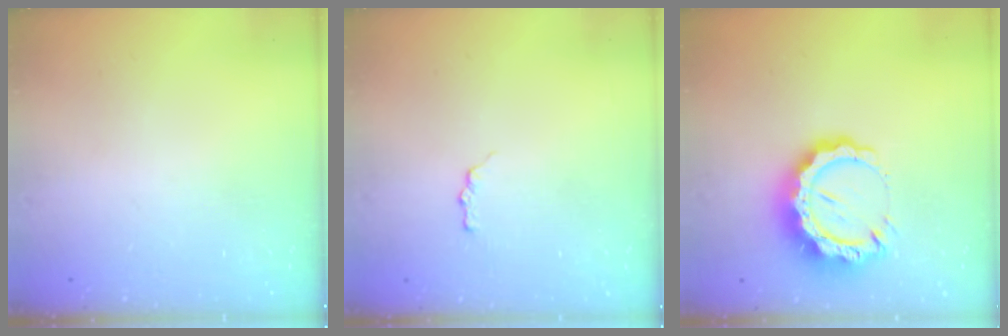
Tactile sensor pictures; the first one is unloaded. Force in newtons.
{"total": 2.6, "press": 2.6, "slide": 0.4}
{"total": 14.7, "press": 14.6, "slide": 1.2}